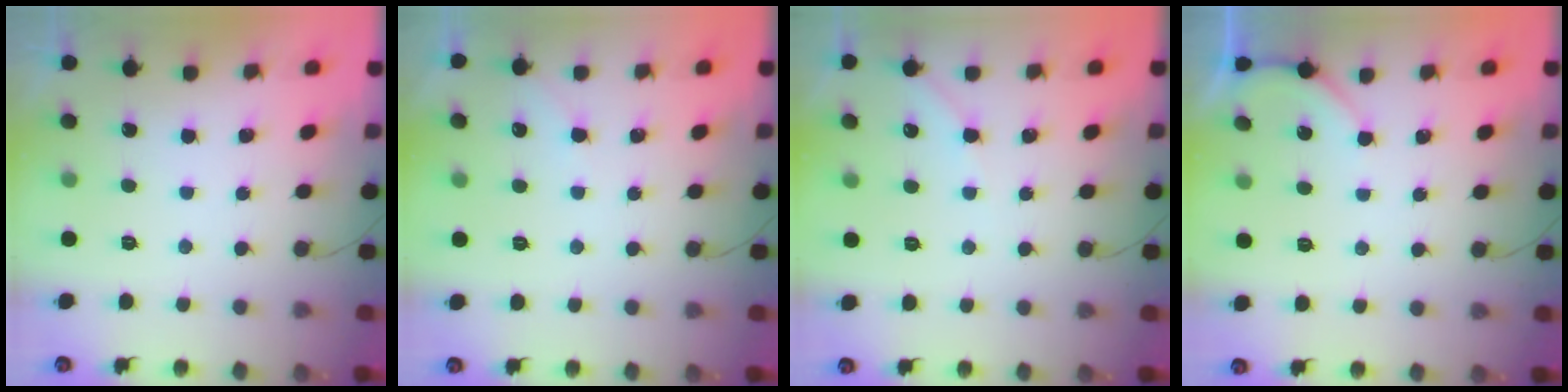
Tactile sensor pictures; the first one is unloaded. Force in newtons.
{"total": 2.2, "press": 2.2, "slide": 0.3}
{"total": 3.5, "press": 3.5, "slide": 0.5}
{"total": 2.0, "press": 2.0, "slide": 0.2}